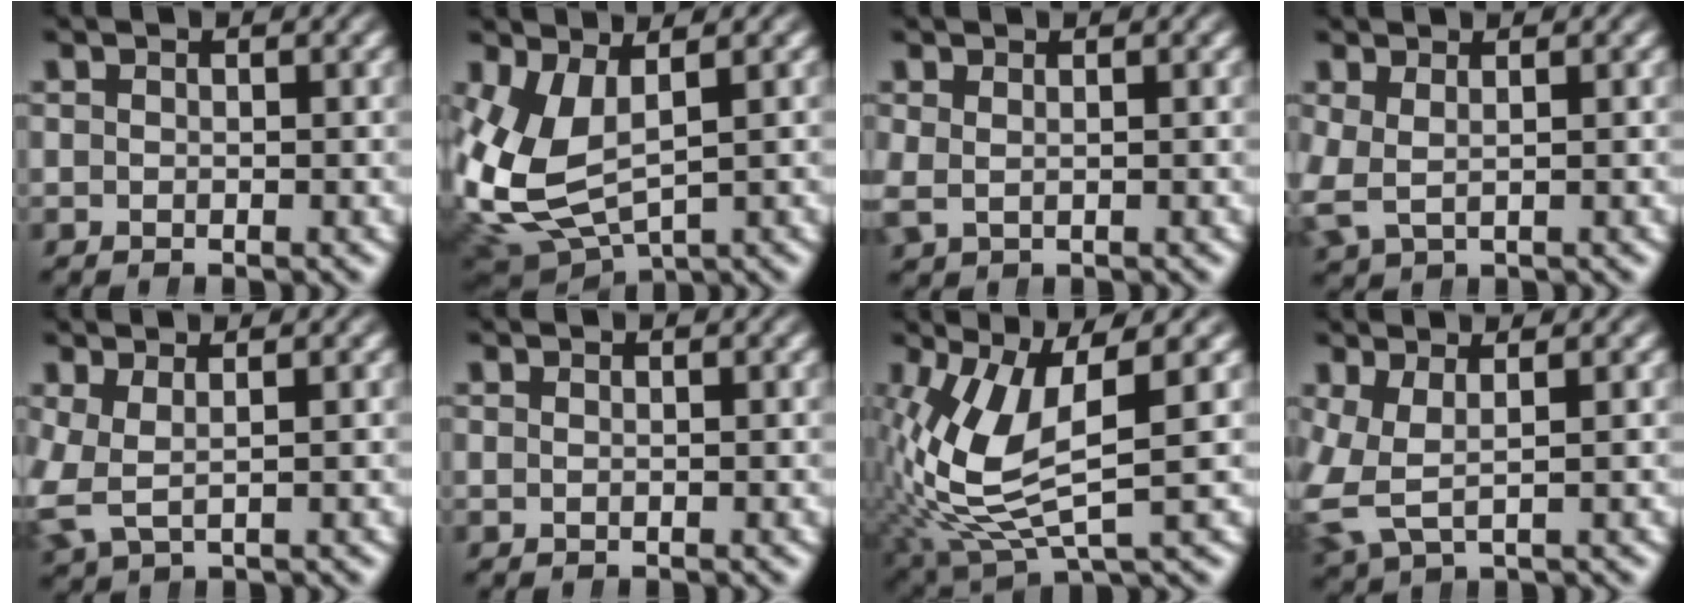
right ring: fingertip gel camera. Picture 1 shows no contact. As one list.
[{"total": 9.2, "force": [0.5, 7.3, 5.6], "torque": [-0.172, -0.034, 0.024]}, {"total": 0.9, "force": [0.6, 0.5, 0.5], "torque": [-0.024, -0.011, 0.019]}, {"total": 2.3, "force": [0.5, 1.7, 1.4], "torque": [-0.056, -0.019, 0.021]}, {"total": 3.8, "force": [0.3, 2.9, 2.4], "torque": [-0.087, -0.023, 0.014]}, {"total": 0.0}, {"total": 8.5, "force": [0.4, 4.4, 7.3], "torque": [-0.165, -0.021, 0.026]}, {"total": 4.8, "force": [0.4, 3.7, 3.1], "torque": [-0.100, -0.018, 0.013]}]